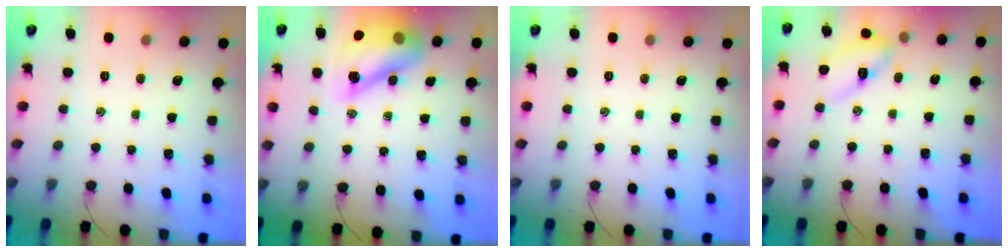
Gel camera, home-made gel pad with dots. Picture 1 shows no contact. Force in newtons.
{"total": 15.5, "press": 14.9, "slide": 4.1}
{"total": 0.0}
{"total": 7.8, "press": 7.7, "slide": 0.3}